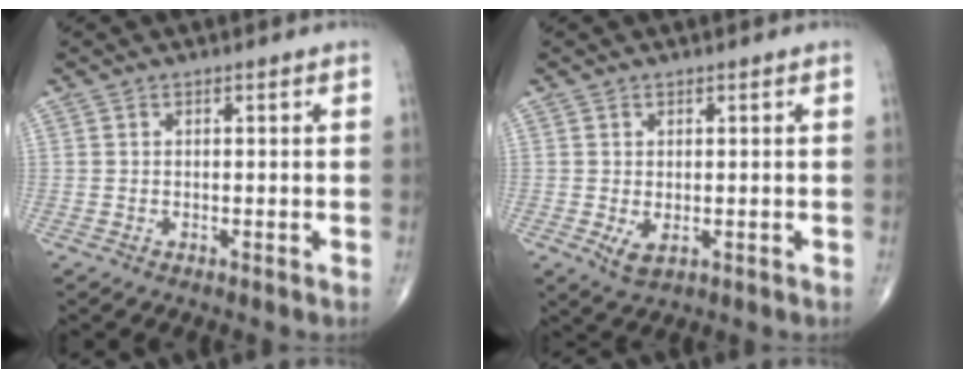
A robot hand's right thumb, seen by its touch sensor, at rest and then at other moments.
{"total": 2.7, "force": [-0.4, 1.5, 2.2], "torque": [-0.033, -0.004, 0.003]}